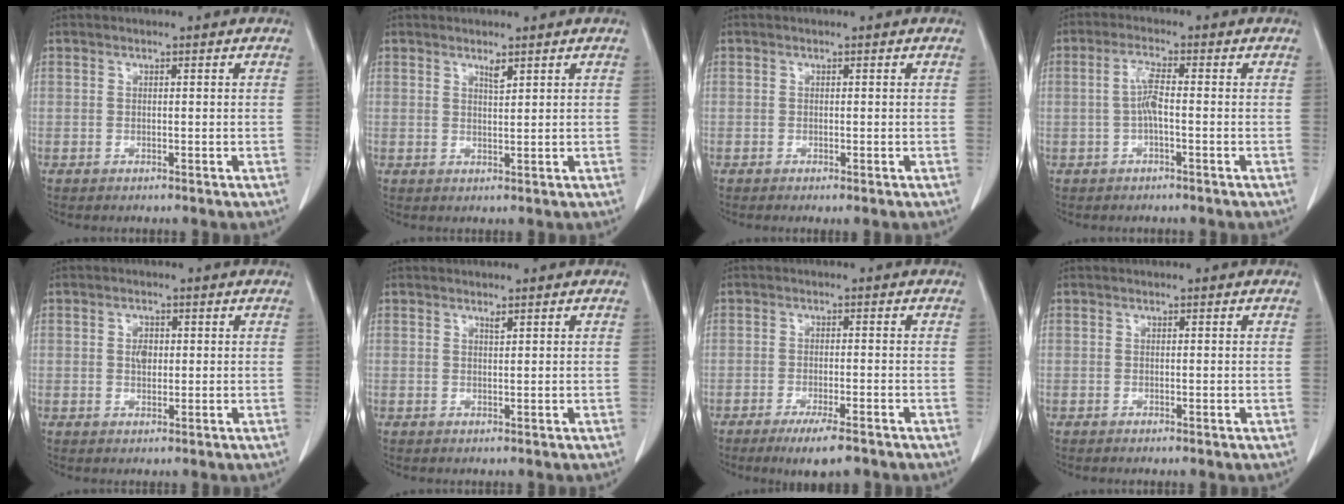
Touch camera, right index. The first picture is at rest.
{"total": 1.4, "force": [1.1, 0.1, 0.9], "torque": [-0.019, -0.005, 0.021]}
{"total": 0.7, "force": [-0.3, 0.0, 0.7], "torque": [-0.013, -0.002, -0.002]}
{"total": 3.6, "force": [-0.4, 0.4, 3.5], "torque": [-0.072, 0.007, -0.008]}
{"total": 2.3, "force": [0.3, 1.5, 1.7], "torque": [-0.029, 0.001, 0.007]}
{"total": 0.6, "force": [0.5, 0.0, 0.4], "torque": [-0.010, -0.005, 0.010]}
{"total": 6.0, "force": [-4.2, 0.7, 4.2], "torque": [-0.065, -0.013, -0.062]}
{"total": 0.0}